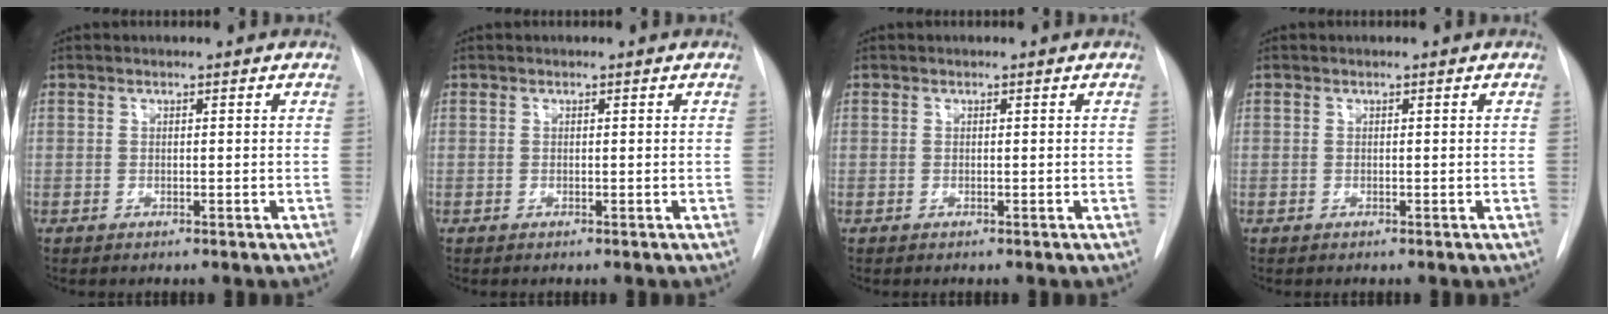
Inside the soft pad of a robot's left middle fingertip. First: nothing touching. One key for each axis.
{"total": 0.0}
{"total": 0.0}
{"total": 0.0}